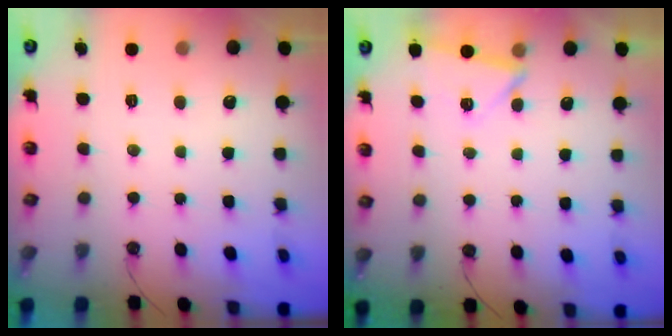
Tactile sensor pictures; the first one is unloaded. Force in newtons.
{"total": 3.0, "press": 2.8, "slide": 1.1}